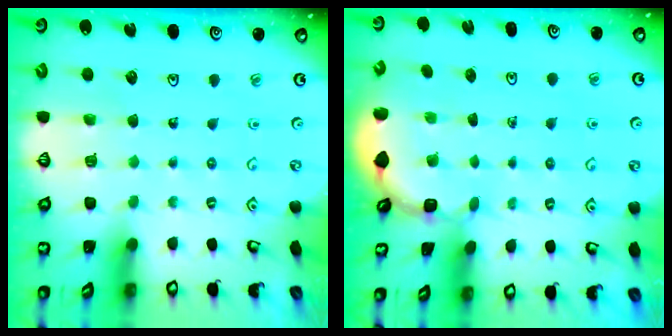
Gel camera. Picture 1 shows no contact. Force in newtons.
{"total": 1.9, "press": 1.9, "slide": 0.3}